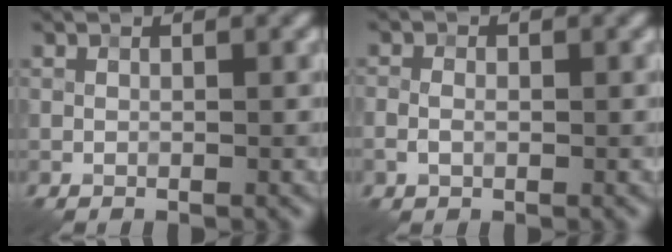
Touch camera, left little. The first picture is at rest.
{"total": 1.5, "force": [-0.3, 1.0, 1.0], "torque": [-0.020, 0.002, -0.008]}